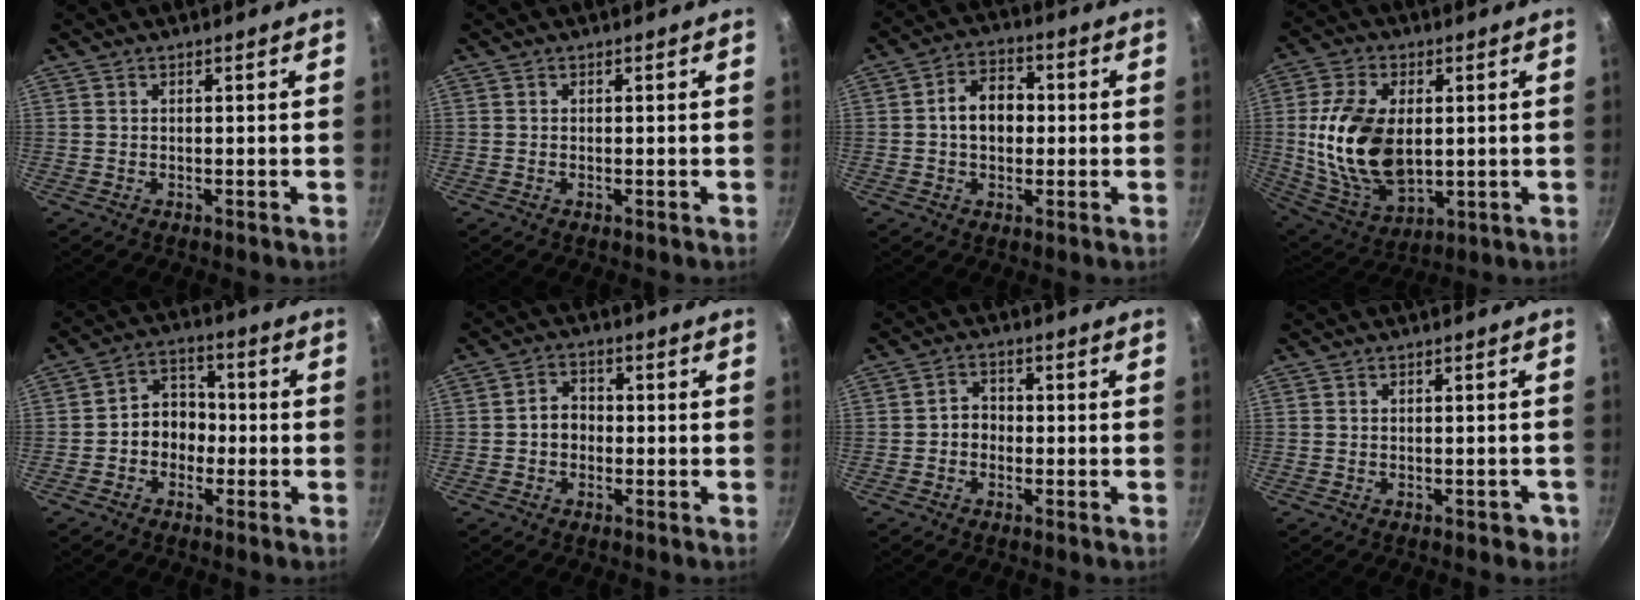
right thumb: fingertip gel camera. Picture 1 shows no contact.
{"total": 0.0}
{"total": 8.3, "force": [0.1, 6.1, 5.7], "torque": [-0.062, 0.020, -0.007]}
{"total": 18.5, "force": [1.0, 11.3, 14.6], "torque": [-0.266, -0.010, 0.032]}
{"total": 7.7, "force": [-1.5, 6.3, 4.2], "torque": [-0.020, 0.030, -0.035]}
{"total": 4.5, "force": [-0.6, 3.6, 2.5], "torque": [-0.019, 0.015, -0.015]}
{"total": 3.5, "force": [-0.8, 2.9, 1.7], "torque": [-0.008, 0.015, -0.017]}
{"total": 2.1, "force": [-0.9, 1.3, 1.3], "torque": [0.004, 0.019, 0.001]}